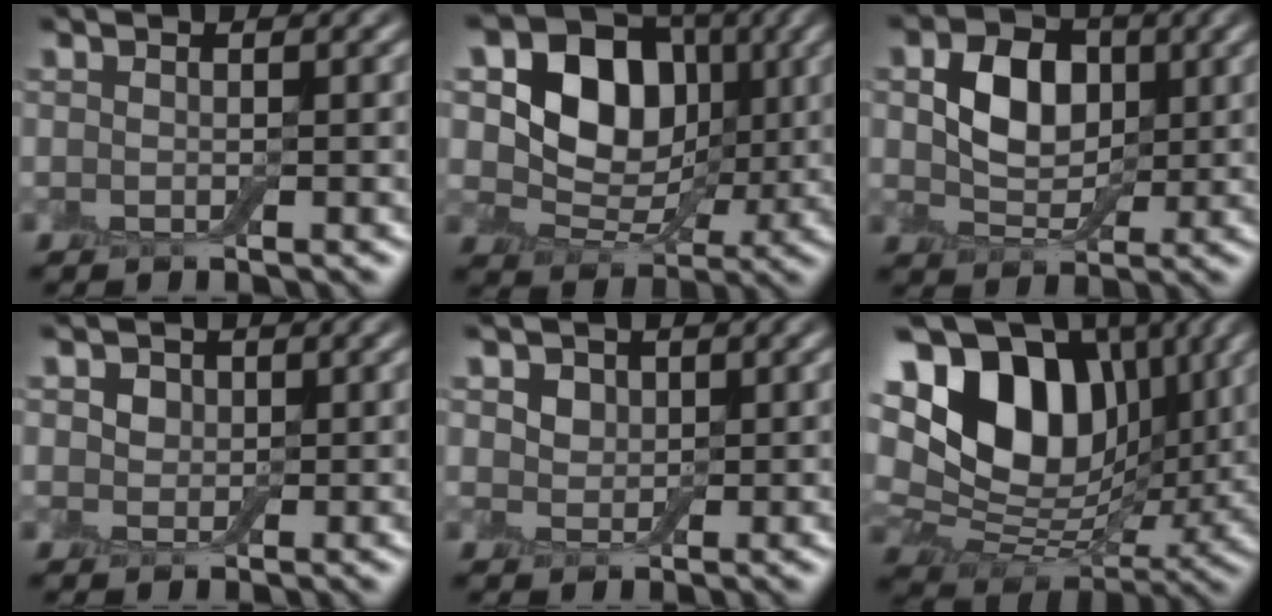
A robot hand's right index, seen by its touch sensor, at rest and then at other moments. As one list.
[{"total": 9.9, "force": [2.4, 7.6, 5.8], "torque": [-0.101, -0.008, 0.028]}, {"total": 4.9, "force": [1.0, 3.6, 3.2], "torque": [-0.060, 0.002, 0.009]}, {"total": 2.5, "force": [1.2, 1.9, 1.1], "torque": [-0.024, 0.012, 0.012]}, {"total": 2.8, "force": [1.5, 2.0, 1.3], "torque": [-0.033, 0.010, 0.023]}, {"total": 16.4, "force": [5.9, 11.2, 10.5], "torque": [-0.199, 0.027, 0.108]}]